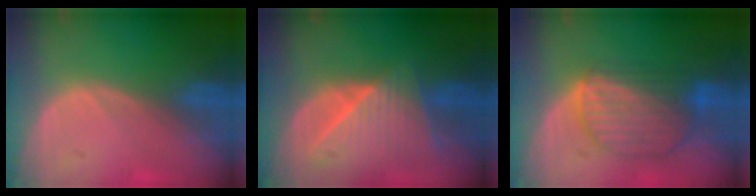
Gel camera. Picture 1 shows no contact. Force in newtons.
{"total": 9.0, "press": 8.0, "slide": 4.0}
{"total": 8.7, "press": 7.6, "slide": 4.1}